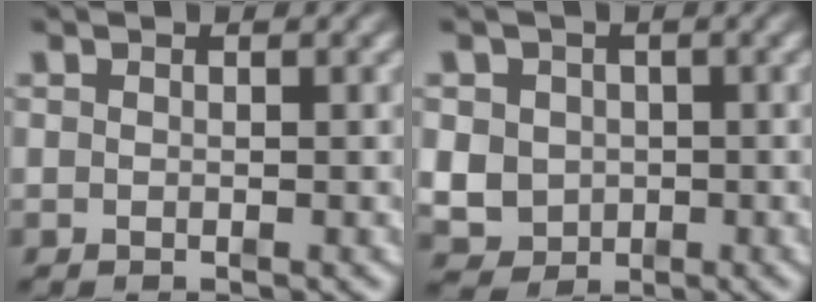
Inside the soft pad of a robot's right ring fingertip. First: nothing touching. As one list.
[{"total": 7.6, "force": [-1.2, 7.0, 2.8], "torque": [-0.069, -0.032, -0.011]}]